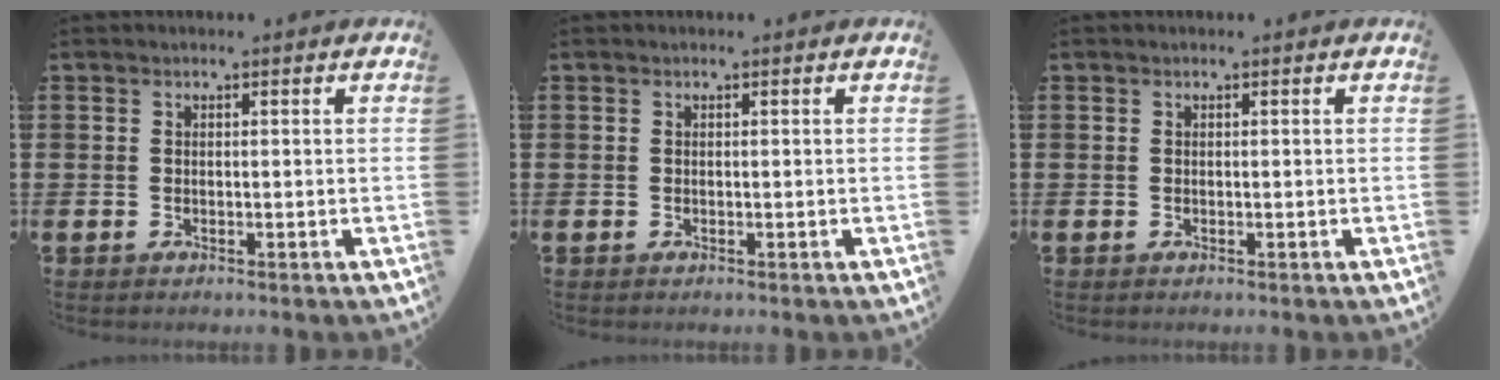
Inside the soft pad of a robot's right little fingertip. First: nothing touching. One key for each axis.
{"total": 0.0}
{"total": 0.0}